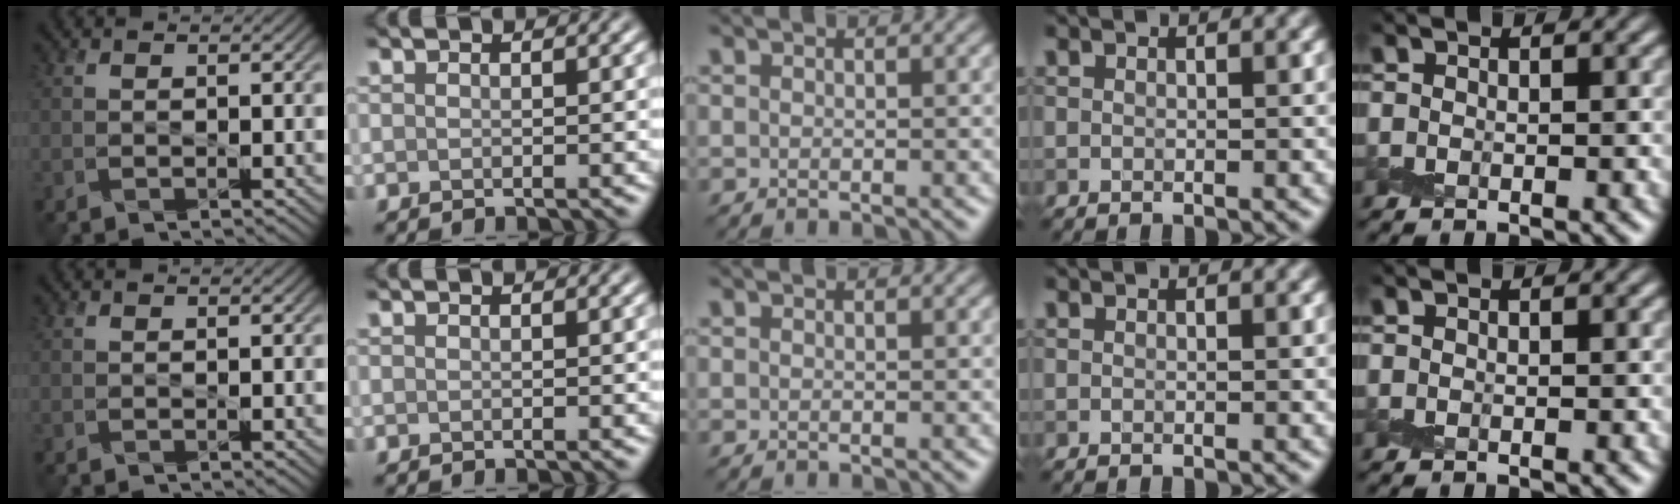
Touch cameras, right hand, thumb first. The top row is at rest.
{}